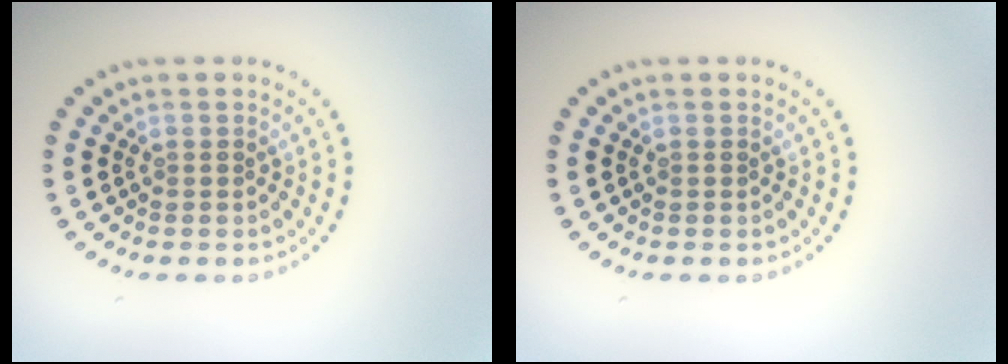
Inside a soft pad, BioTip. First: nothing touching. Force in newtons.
{"total": 0.0}